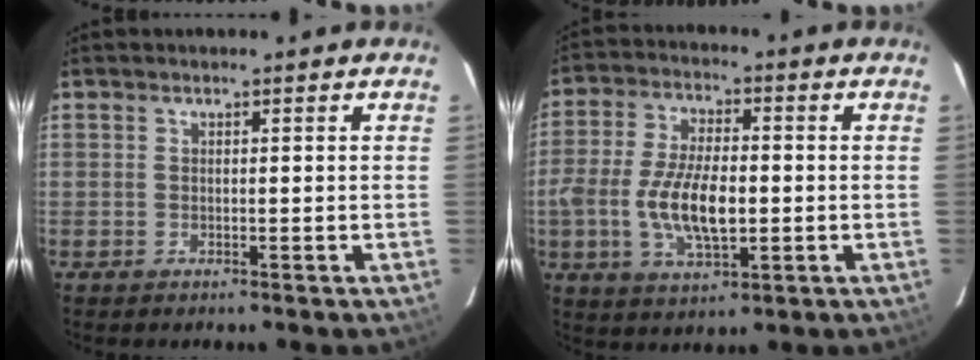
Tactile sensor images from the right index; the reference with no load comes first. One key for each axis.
{"total": 12.7, "fx": -2.3, "fy": 5.6, "fz": 11.2, "tx": -0.226, "ty": -0.003, "tz": -0.040}